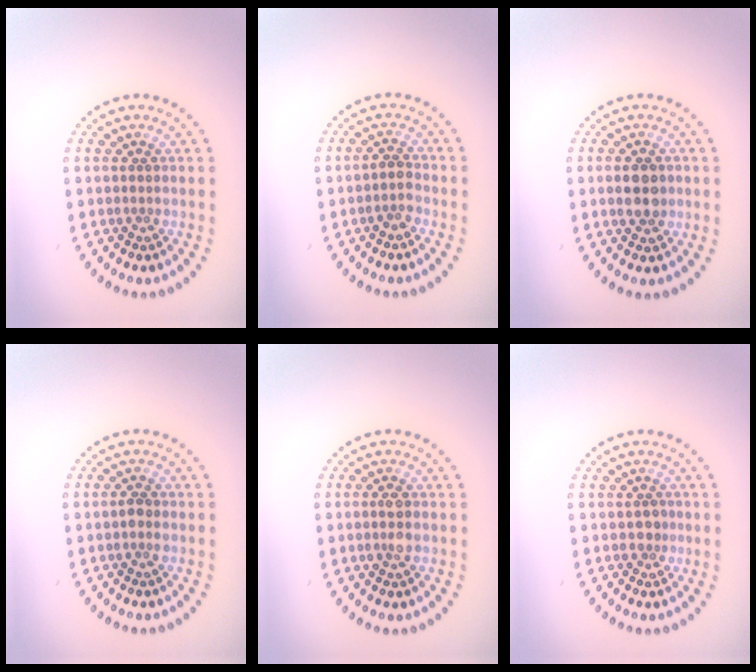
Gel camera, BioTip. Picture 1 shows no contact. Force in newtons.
{"total": 1.6, "press": 1.3, "slide": 0.9}
{"total": 2.6, "press": 2.6, "slide": 0.3}
{"total": 0.8, "press": 0.8, "slide": 0.2}
{"total": 1.7, "press": 1.7, "slide": 0.3}
{"total": 1.1, "press": 0.9, "slide": 0.5}